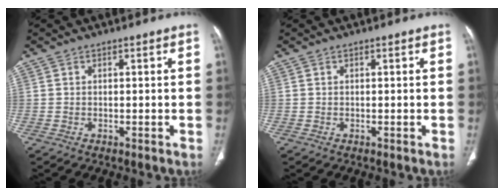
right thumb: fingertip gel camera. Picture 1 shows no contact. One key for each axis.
{"total": 0.0}